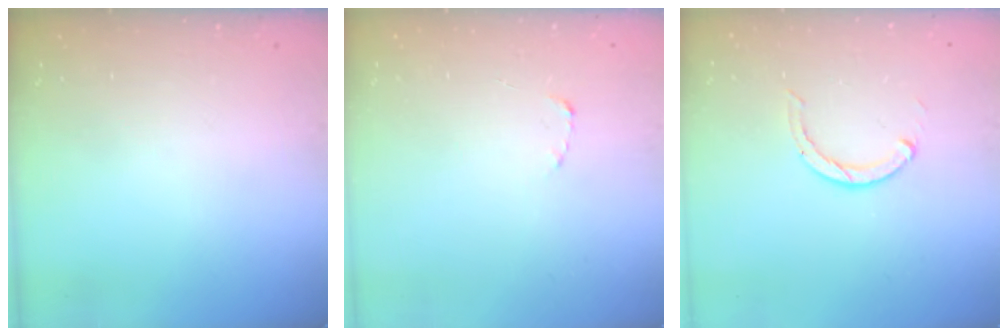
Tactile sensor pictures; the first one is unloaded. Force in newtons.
{"total": 1.8, "press": 1.7, "slide": 0.3}
{"total": 2.2, "press": 2.2, "slide": 0.3}